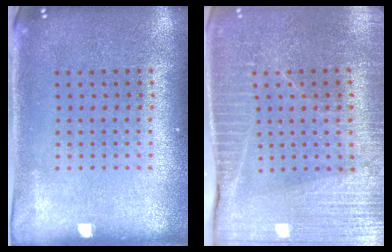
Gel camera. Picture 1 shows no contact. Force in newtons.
{"total": 3.5, "press": 3.5, "slide": 0.4}